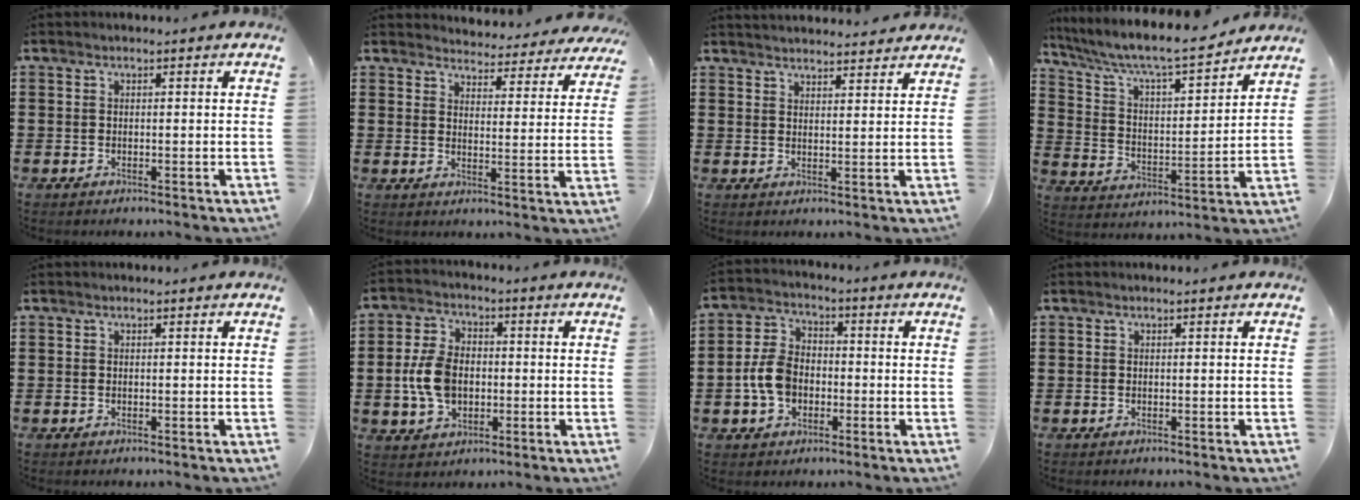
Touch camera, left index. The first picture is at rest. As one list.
[{"total": 4.1, "force": [4.1, 0.3, 0.1], "torque": [-0.017, -0.031, 0.069]}, {"total": 2.9, "force": [2.9, -0.1, 0.1], "torque": [-0.009, -0.008, 0.054]}, {"total": 7.4, "force": [6.4, 0.6, 3.7], "torque": [-0.099, -0.043, 0.102]}, {"total": 0.0}, {"total": 8.1, "force": [-0.8, 5.4, 6.0], "torque": [-0.152, 0.003, -0.022]}, {"total": 7.0, "force": [-1.5, 5.0, 4.7], "torque": [-0.121, 0.002, -0.035]}, {"total": 0.0}]